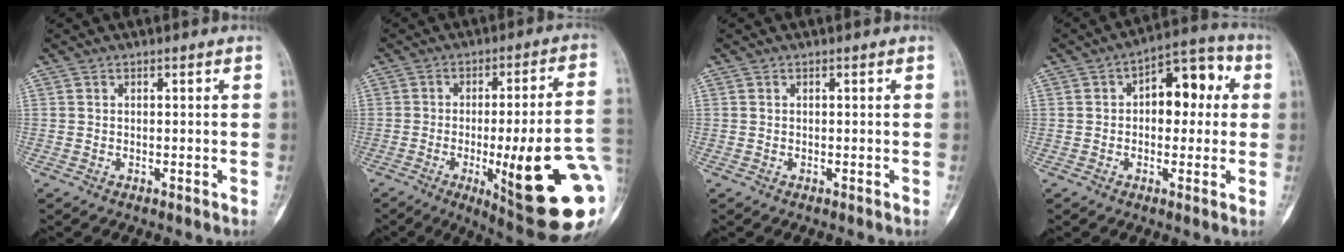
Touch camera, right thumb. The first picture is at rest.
{"total": 24.3, "force": [-5.1, 5.1, 23.2], "torque": [-0.271, 0.000, -0.054]}
{"total": 0.0}
{"total": 10.8, "force": [1.6, 6.4, 8.5], "torque": [-0.078, 0.031, 0.014]}